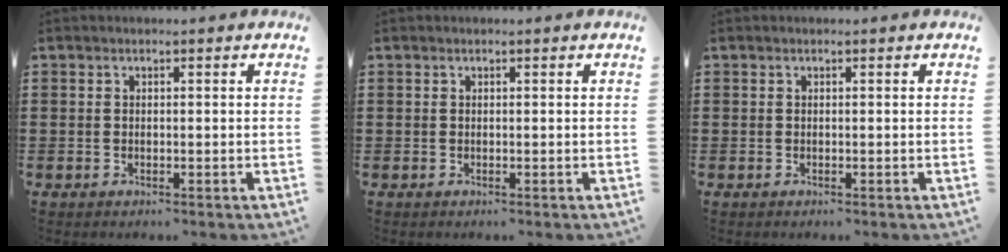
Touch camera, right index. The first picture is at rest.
{"total": 0.0}
{"total": 0.0}